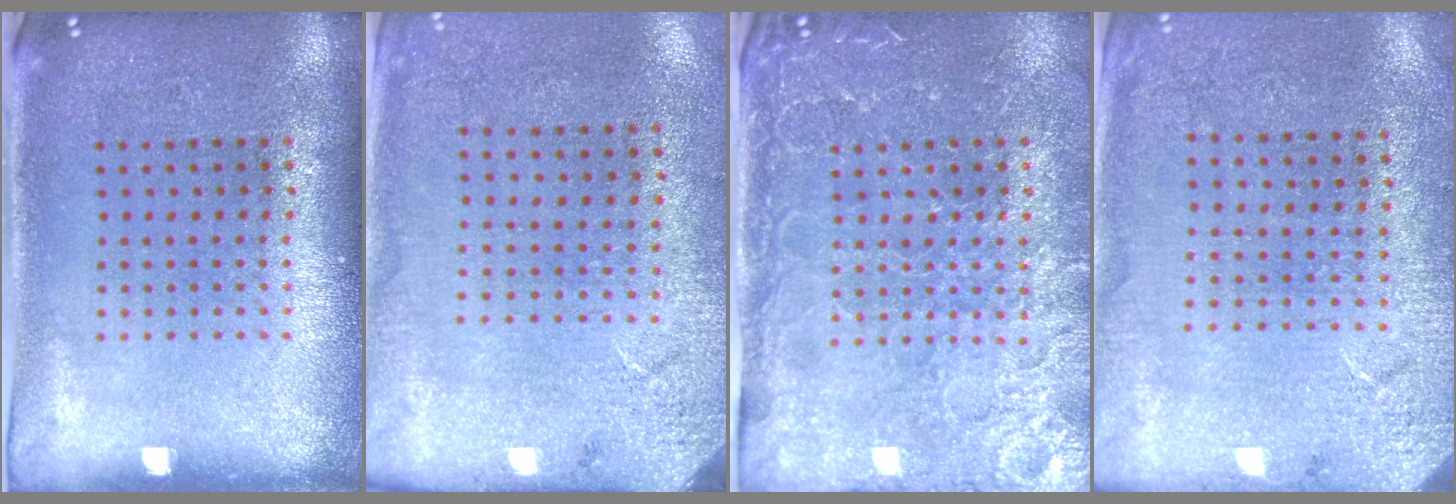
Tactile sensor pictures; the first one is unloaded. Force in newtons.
{"total": 2.7, "press": 2.2, "slide": 1.5}
{"total": 4.2, "press": 4.0, "slide": 1.5}
{"total": 2.7, "press": 2.7, "slide": 0.2}